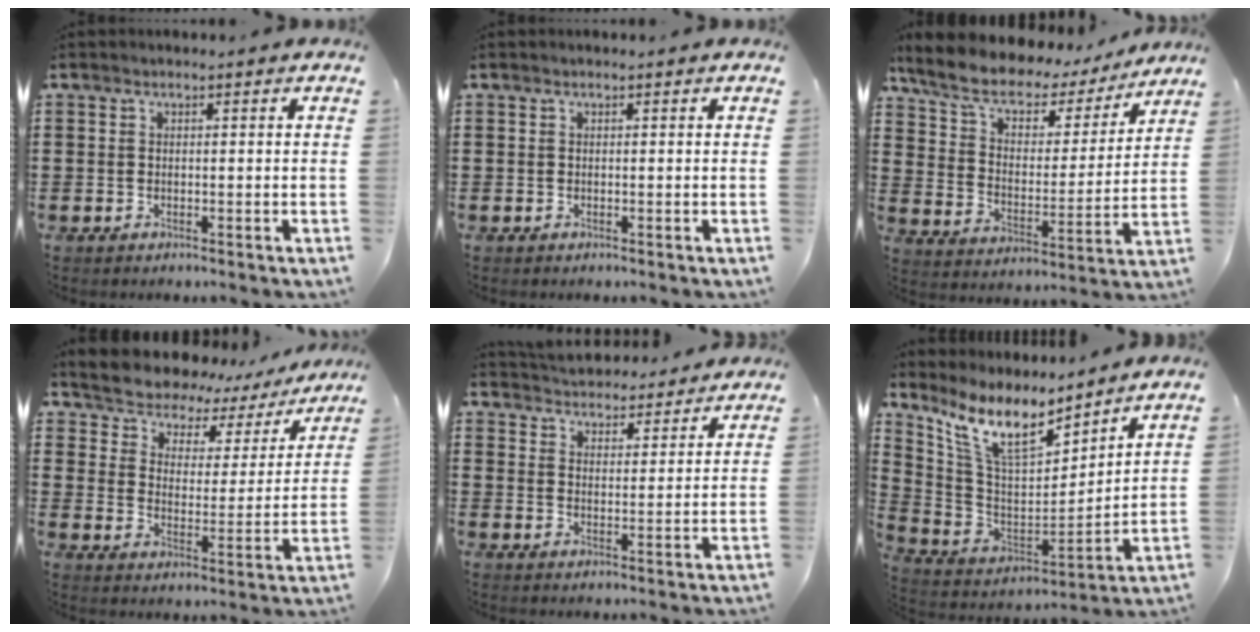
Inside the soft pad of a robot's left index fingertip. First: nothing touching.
{"total": 0.0}
{"total": 8.0, "force": [6.0, 3.7, 3.9], "torque": [-0.102, -0.029, 0.102]}
{"total": 4.0, "force": [3.8, 1.2, 0.0], "torque": [-0.030, -0.039, 0.057]}
{"total": 4.0, "force": [4.0, 0.4, -0.3], "torque": [-0.015, -0.026, 0.069]}
{"total": 11.2, "force": [8.3, 3.1, 6.9], "torque": [-0.166, -0.039, 0.145]}